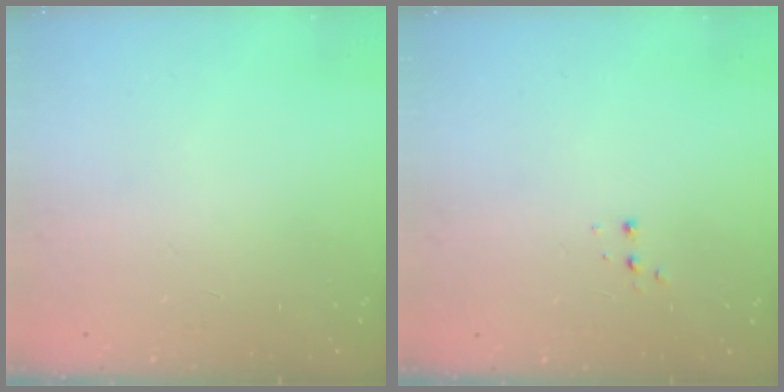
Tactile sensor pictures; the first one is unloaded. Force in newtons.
{"total": 3.0, "press": 2.9, "slide": 0.7}